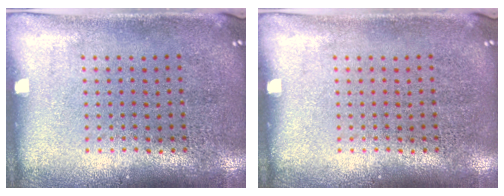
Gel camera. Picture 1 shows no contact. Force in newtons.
{"total": 0.0}